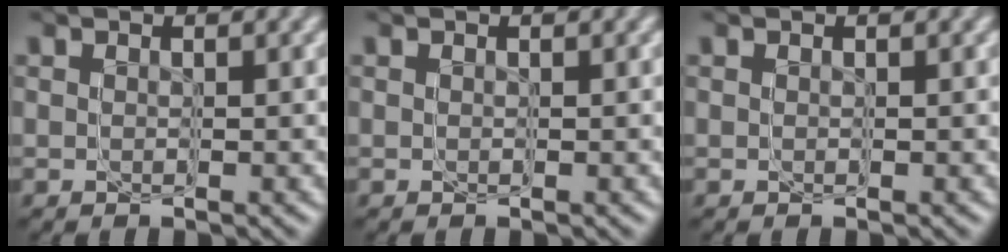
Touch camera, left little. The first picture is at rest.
{"total": 0.0}
{"total": 0.0}